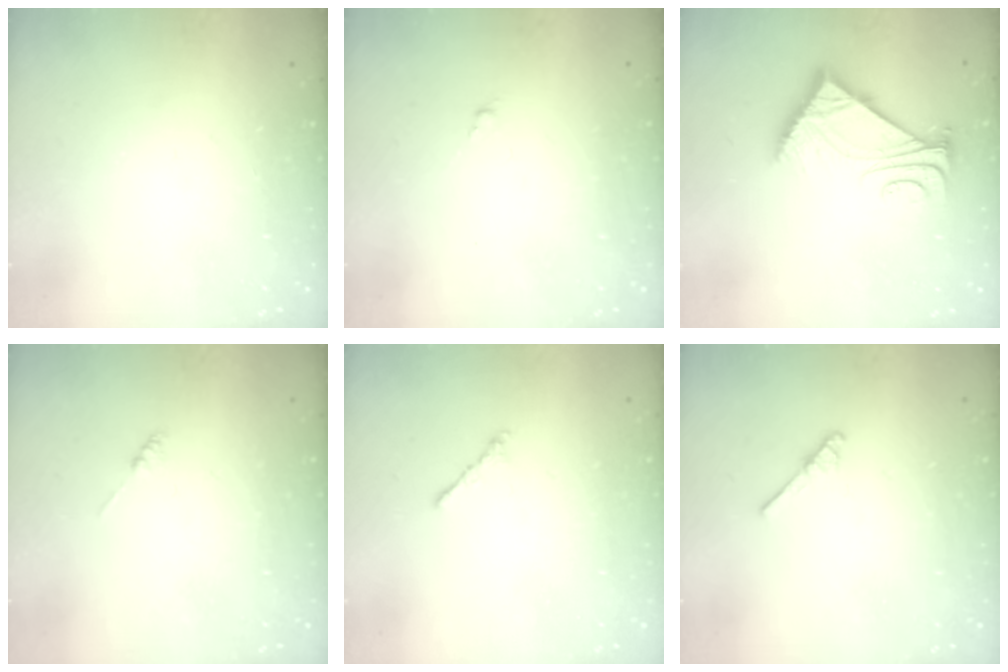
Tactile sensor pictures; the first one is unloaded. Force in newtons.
{"total": 0.5, "press": 0.4, "slide": 0.4}
{"total": 8.1, "press": 8.0, "slide": 1.0}
{"total": 0.0}
{"total": 0.9, "press": 0.7, "slide": 0.5}
{"total": 3.0, "press": 2.9, "slide": 0.5}